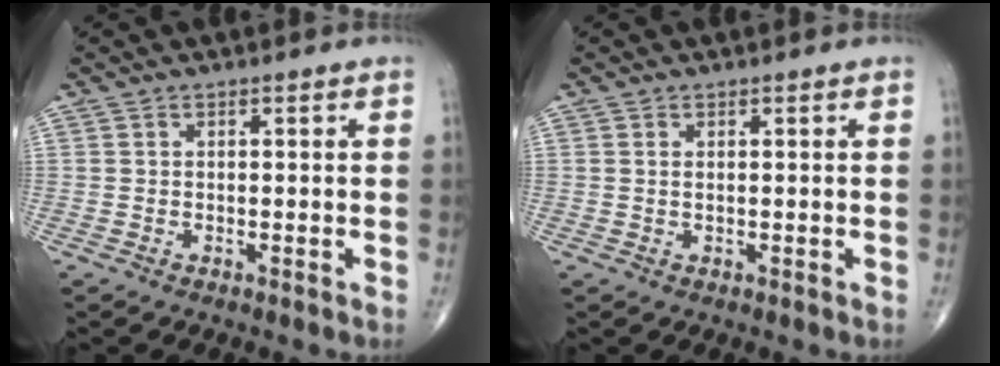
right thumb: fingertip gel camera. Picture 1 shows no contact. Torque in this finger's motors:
{"motor_torque": [-0.83, 0.33, -0.13, 0.38, -0.03]}